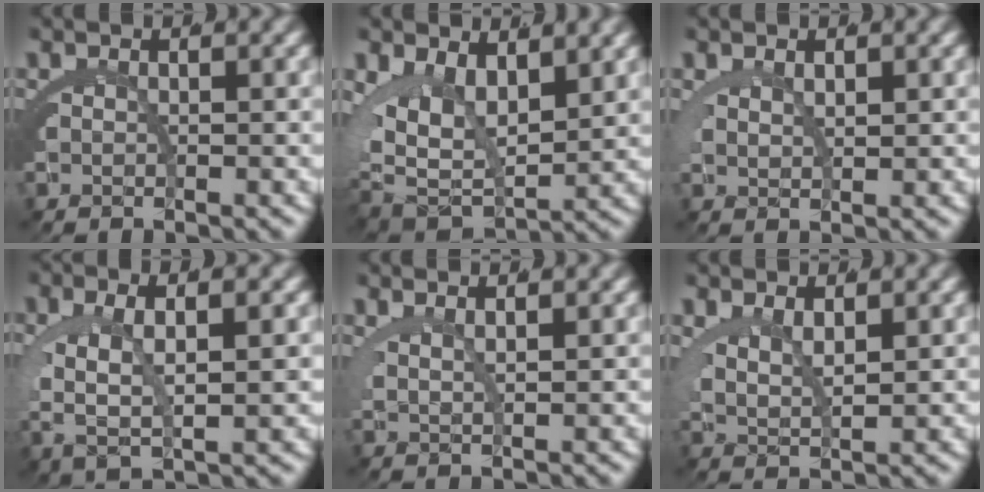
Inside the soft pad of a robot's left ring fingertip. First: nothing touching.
{"total": 9.7, "force": [-0.1, 7.3, 6.4], "torque": [-0.139, -0.041, 0.012]}
{"total": 1.3, "force": [1.0, -0.2, 0.8], "torque": [-0.021, -0.015, 0.031]}
{"total": 5.4, "force": [0.3, 2.5, 4.7], "torque": [-0.102, -0.011, 0.018]}
{"total": 2.1, "force": [1.7, 0.1, 1.3], "torque": [-0.023, -0.003, 0.035]}
{"total": 2.9, "force": [1.5, 1.3, 2.1], "torque": [-0.051, -0.018, 0.038]}